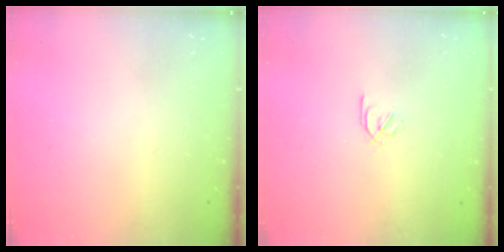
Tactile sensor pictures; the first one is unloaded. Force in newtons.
{"total": 2.1, "press": 2.0, "slide": 0.7}